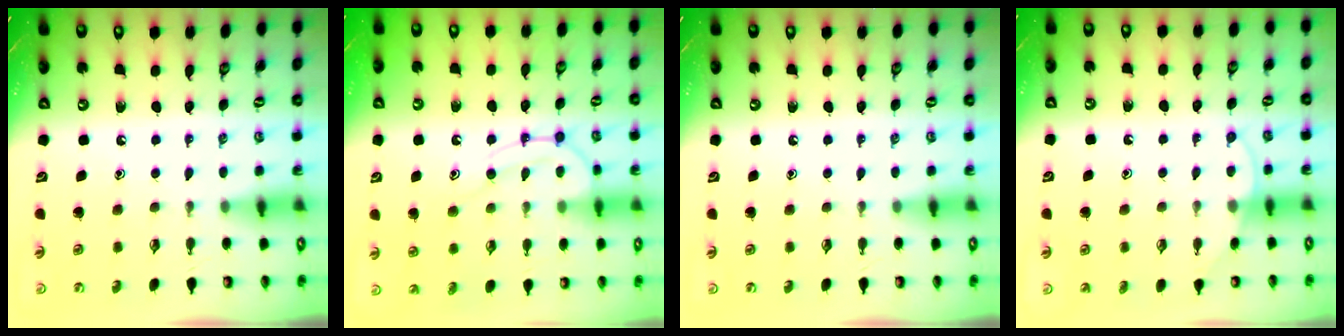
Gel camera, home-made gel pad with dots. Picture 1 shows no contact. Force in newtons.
{"total": 11.4, "press": 11.4, "slide": 0.2}
{"total": 0.0}
{"total": 5.6, "press": 5.6, "slide": 0.7}